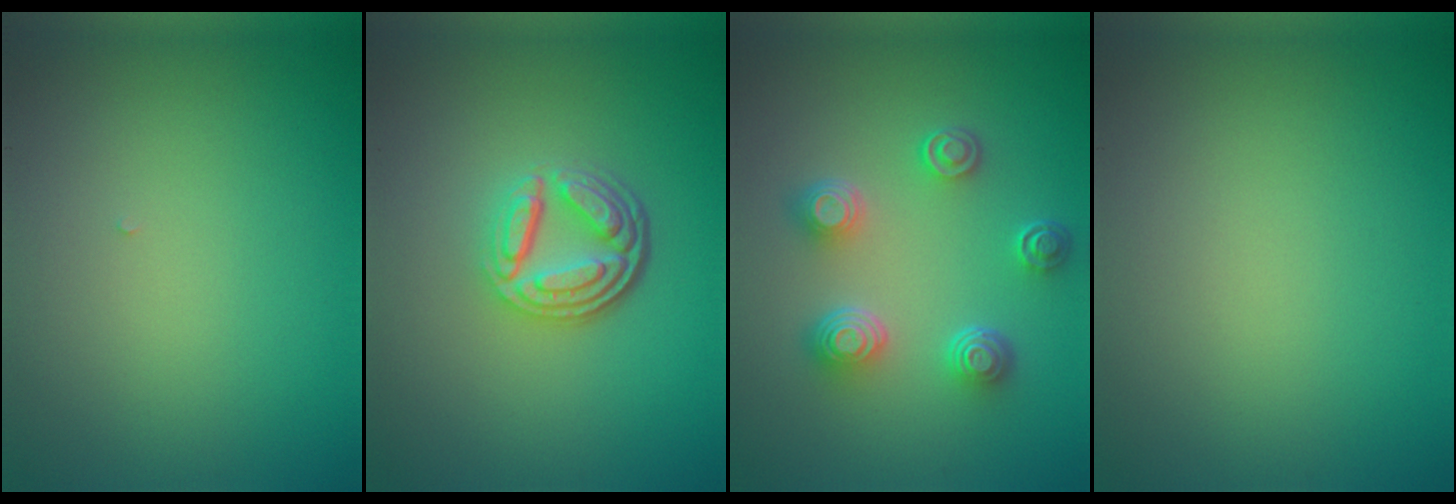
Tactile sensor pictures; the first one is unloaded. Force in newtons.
{"total": 4.8, "press": 3.5, "slide": 3.2}
{"total": 4.6, "press": 3.6, "slide": 2.9}
{"total": 0.0}